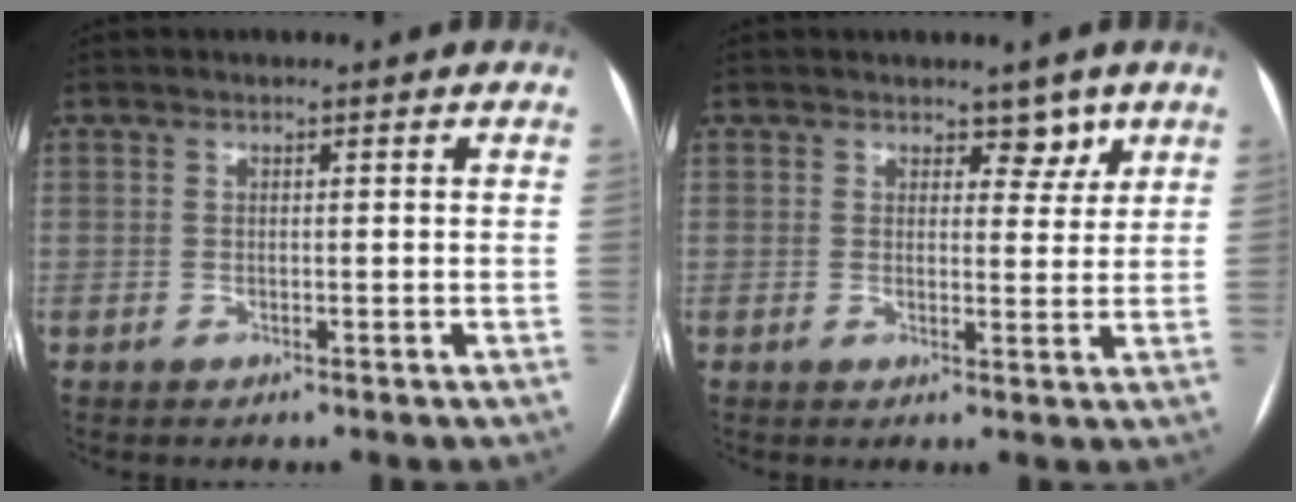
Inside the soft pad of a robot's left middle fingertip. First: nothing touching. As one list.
[{"total": 3.1, "force": [2.2, 1.9, 1.2], "torque": [-0.003, -0.002, 0.029]}]